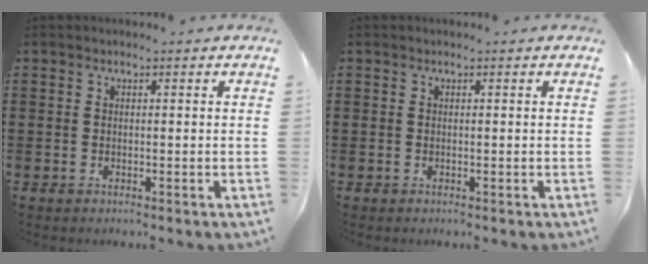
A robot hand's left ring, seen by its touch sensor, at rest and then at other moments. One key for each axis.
{"total": 0.0}